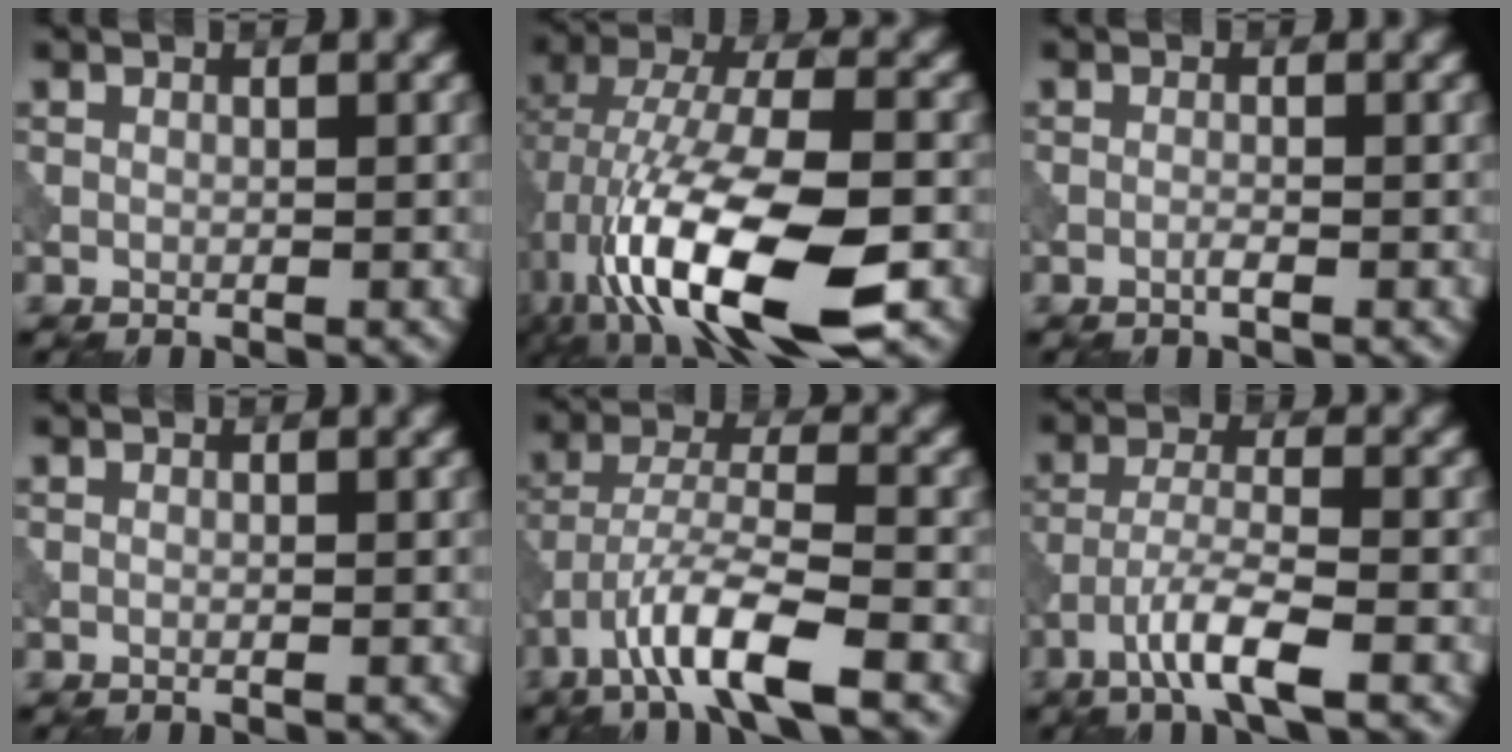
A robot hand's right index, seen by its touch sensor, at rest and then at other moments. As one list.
[{"total": 14.8, "force": [-4.5, 6.2, 12.7], "torque": [-0.232, 0.001, -0.082]}, {"total": 0.7, "force": [-0.3, 0.1, 0.6], "torque": [-0.010, 0.004, -0.009]}, {"total": 0.0}, {"total": 7.4, "force": [-4.2, 1.8, 5.8], "torque": [-0.105, 0.006, -0.083]}, {"total": 4.9, "force": [-2.7, 0.8, 4.0], "torque": [-0.072, 0.007, -0.056]}]